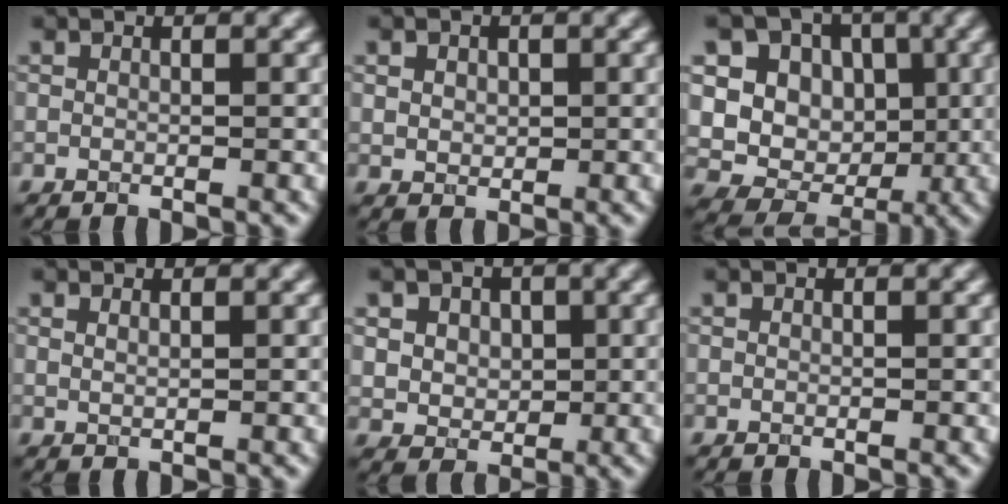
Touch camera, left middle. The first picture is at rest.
{"total": 2.0, "force": [0.8, 1.6, 0.9], "torque": [-0.019, 0.009, 0.014]}
{"total": 13.6, "force": [2.8, 12.1, 5.6], "torque": [-0.136, 0.035, 0.044]}
{"total": 0.7, "force": [0.5, 0.2, 0.4], "torque": [-0.009, 0.000, 0.010]}
{"total": 5.4, "force": [2.0, 4.4, 2.4], "torque": [-0.050, 0.013, 0.033]}
{"total": 0.0}